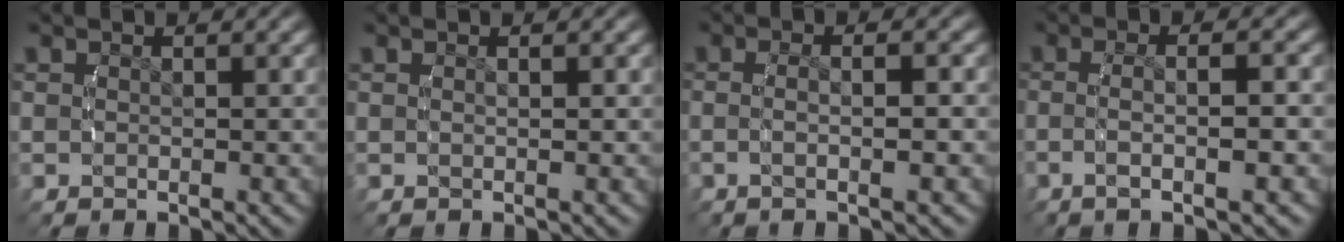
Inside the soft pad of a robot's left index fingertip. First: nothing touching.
{"total": 0.5, "force": [0.1, -0.3, 0.4], "torque": [-0.011, -0.002, 0.005]}
{"total": 2.9, "force": [-0.6, 0.0, 2.8], "torque": [-0.056, -0.001, -0.009]}
{"total": 3.6, "force": [-0.9, 0.4, 3.5], "torque": [-0.070, -0.001, -0.014]}